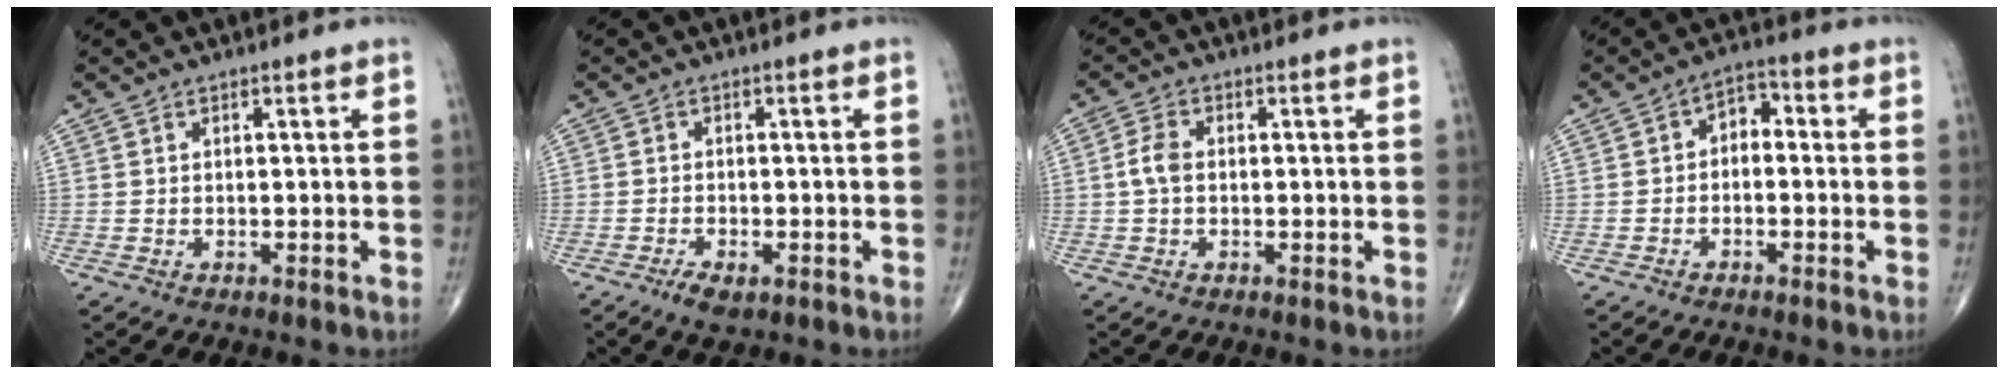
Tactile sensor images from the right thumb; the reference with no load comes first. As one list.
[{"total": 3.1, "force": [-1.8, 1.4, 2.2], "torque": [-0.040, 0.001, -0.030]}, {"total": 3.5, "force": [-0.1, 2.2, 2.7], "torque": [-0.057, 0.008, -0.008]}, {"total": 4.2, "force": [-0.6, 2.8, 3.1], "torque": [-0.027, 0.028, -0.023]}]